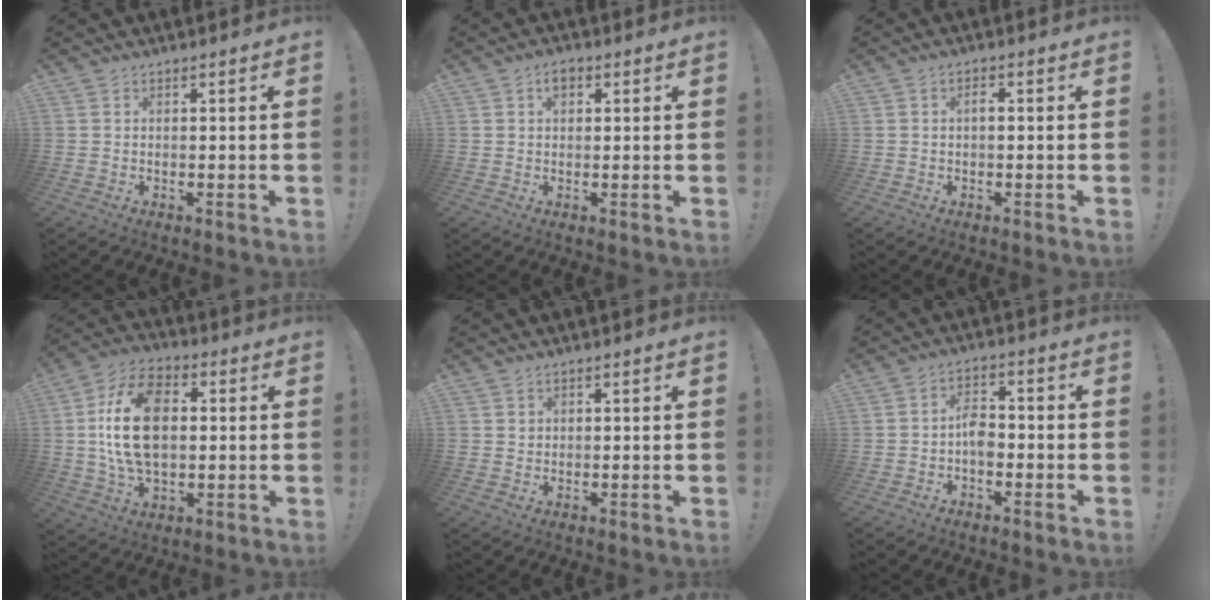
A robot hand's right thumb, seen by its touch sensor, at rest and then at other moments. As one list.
[{"total": 3.0, "force": [1.0, 1.9, 2.1], "torque": [-0.034, 0.006, 0.017]}, {"total": 1.6, "force": [-0.3, 0.7, 1.4], "torque": [-0.027, 0.006, -0.008]}, {"total": 20.0, "force": [1.2, 12.7, 15.3], "torque": [-0.291, 0.007, 0.020]}, {"total": 1.1, "force": [0.5, 0.9, 0.1], "torque": [-0.001, 0.001, 0.009]}, {"total": 5.6, "force": [-1.8, 3.5, 4.0], "torque": [-0.088, 0.009, -0.033]}]